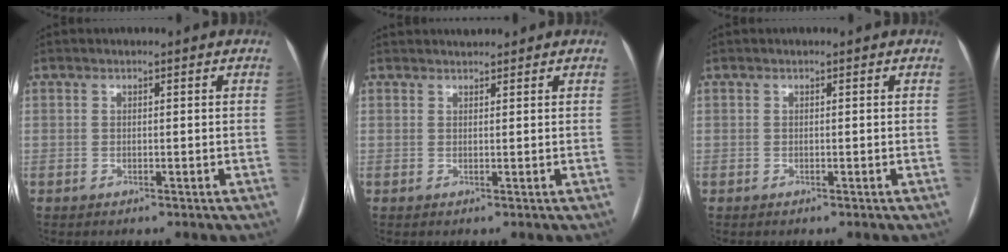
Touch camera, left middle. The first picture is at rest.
{"total": 2.2, "force": [2.1, 0.5, 0.3], "torque": [-0.003, 0.022, 0.035]}
{"total": 0.0}